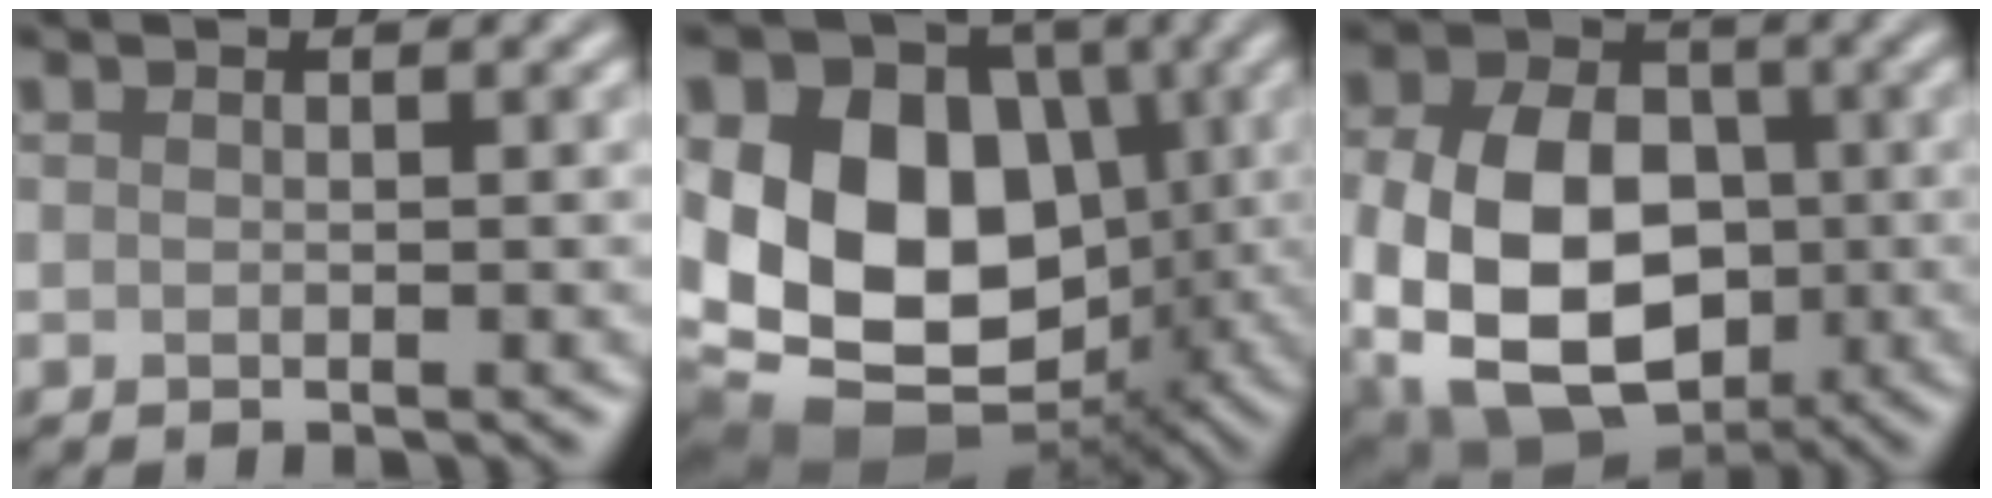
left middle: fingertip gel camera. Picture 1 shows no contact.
{"total": 17.2, "force": [-0.3, 13.4, 10.8], "torque": [-0.179, -0.001, -0.012]}
{"total": 14.4, "force": [-2.1, 10.4, 9.8], "torque": [-0.174, -0.021, -0.035]}